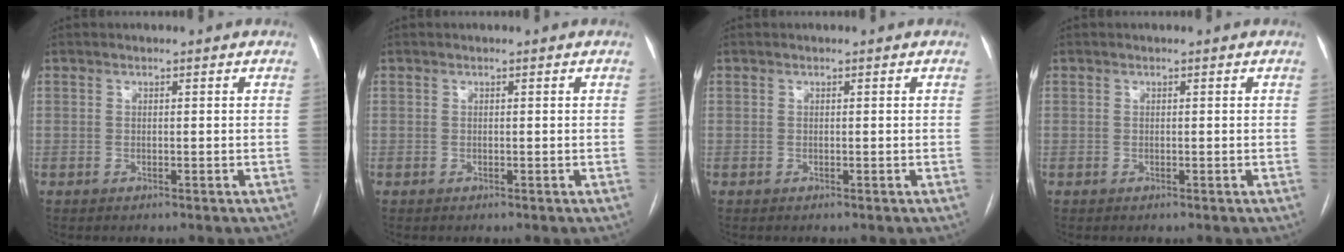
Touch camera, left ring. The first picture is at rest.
{"total": 0.0}
{"total": 0.0}
{"total": 0.0}